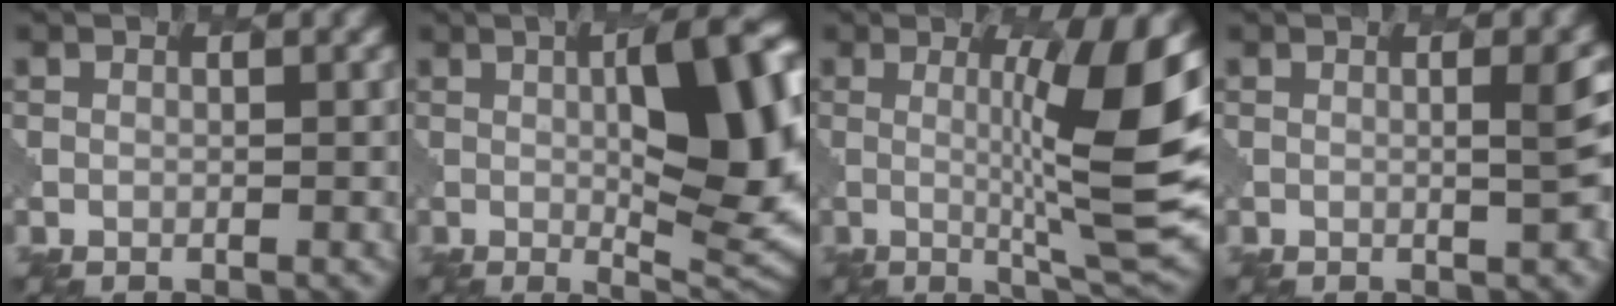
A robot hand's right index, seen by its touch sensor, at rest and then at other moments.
{"total": 13.0, "force": [1.1, 4.0, 12.3], "torque": [-0.144, 0.006, 0.020]}
{"total": 9.9, "force": [0.8, 1.5, 9.8], "torque": [-0.127, -0.008, 0.019]}
{"total": 3.6, "force": [0.3, 0.9, 3.5], "torque": [-0.035, 0.005, 0.005]}